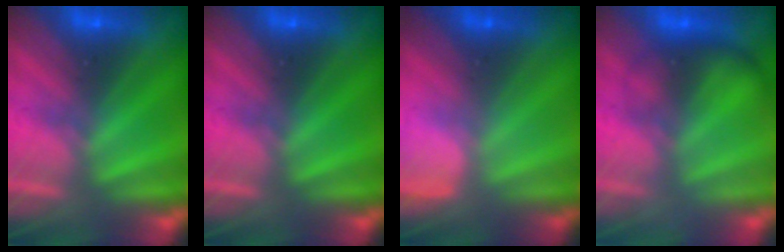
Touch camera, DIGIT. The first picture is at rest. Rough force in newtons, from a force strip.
{"total": 0.0}
{"total": 2.8}
{"total": 2.1}